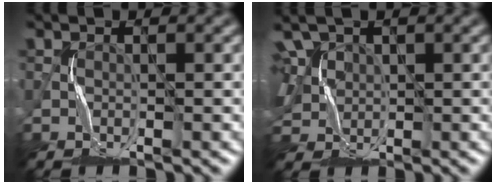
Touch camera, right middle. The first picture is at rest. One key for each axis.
{"total": 4.5, "fx": 1.5, "fy": 3.4, "fz": 2.5, "tx": -0.080, "ty": 0.013, "tz": 0.034}